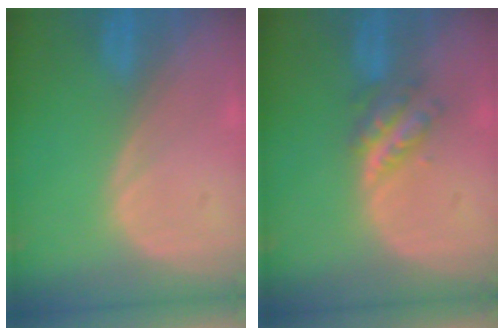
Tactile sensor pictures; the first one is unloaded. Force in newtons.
{"total": 4.7, "press": 4.4, "slide": 1.5}